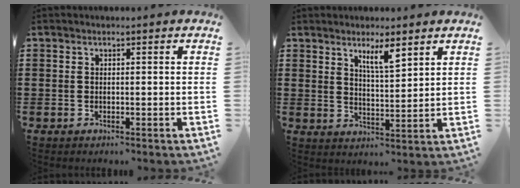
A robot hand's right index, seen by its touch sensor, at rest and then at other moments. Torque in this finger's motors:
{"motor_torque": [0.46, 0.43, 0.08, 0.04]}